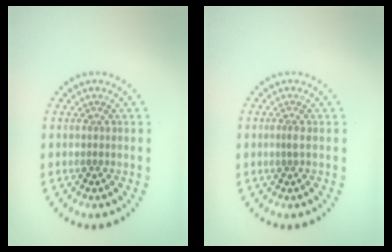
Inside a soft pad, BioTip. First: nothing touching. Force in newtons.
{"total": 0.8, "press": 0.5, "slide": 0.6}